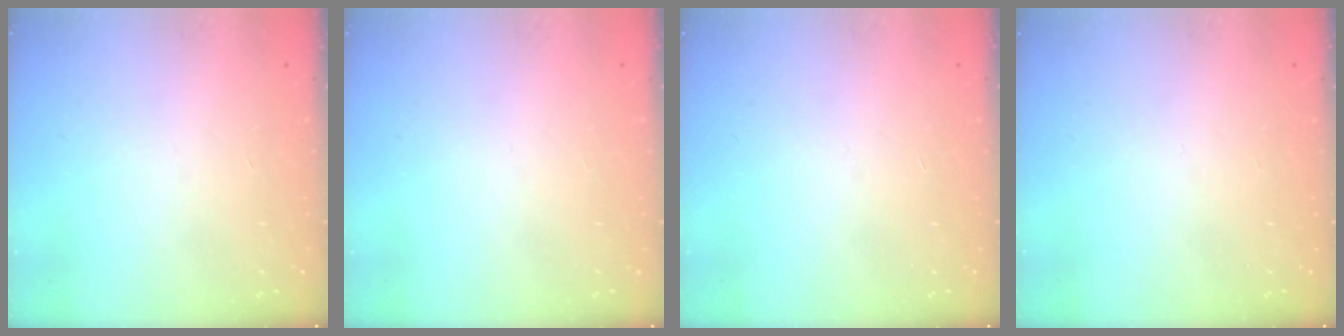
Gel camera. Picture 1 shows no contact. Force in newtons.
{"total": 0.0}
{"total": 0.0}
{"total": 0.0}